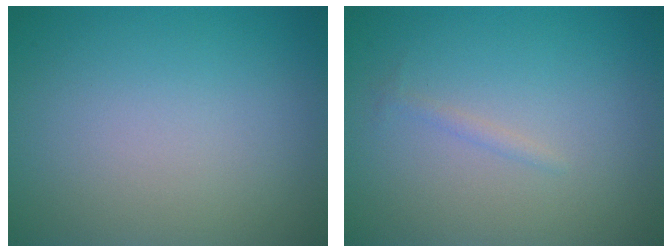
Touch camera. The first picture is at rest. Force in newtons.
{"total": 0.6, "press": 0.6, "slide": 0.0}